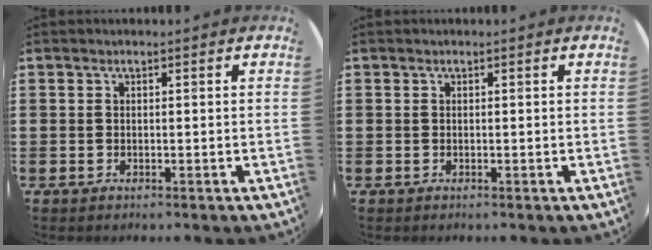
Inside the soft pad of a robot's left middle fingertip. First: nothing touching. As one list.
[{"total": 0.0}]